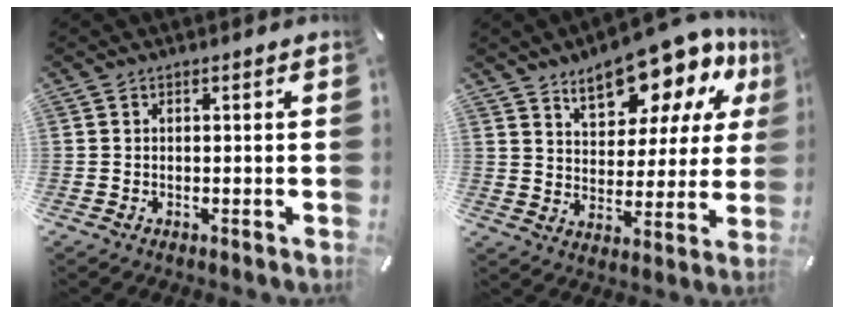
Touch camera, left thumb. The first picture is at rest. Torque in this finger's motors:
{"motor_torque": [2.50, 2.51, 1.40, -1.37, 0.16]}